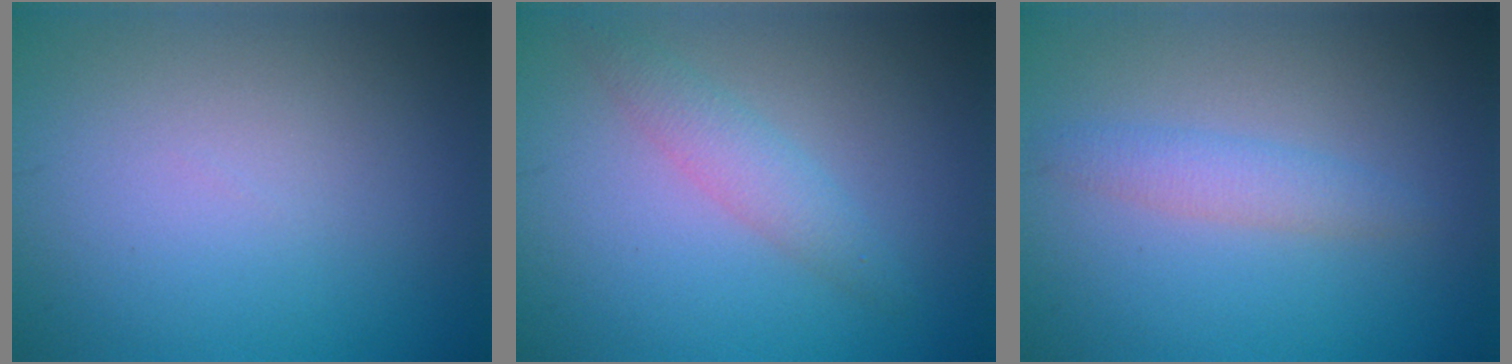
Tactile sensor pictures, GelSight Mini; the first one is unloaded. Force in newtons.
{"total": 2.2, "press": 2.2, "slide": 0.2}
{"total": 2.0, "press": 2.0, "slide": 0.0}